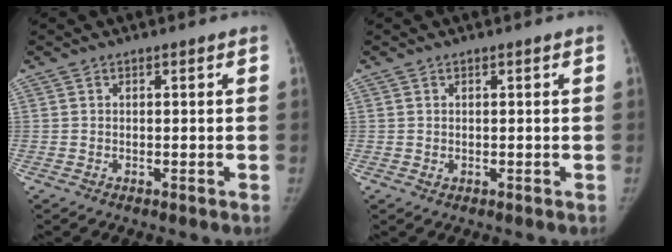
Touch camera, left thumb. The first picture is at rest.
{"total": 0.6, "force": [0.2, 0.4, 0.3], "torque": [-0.001, -0.002, 0.006]}